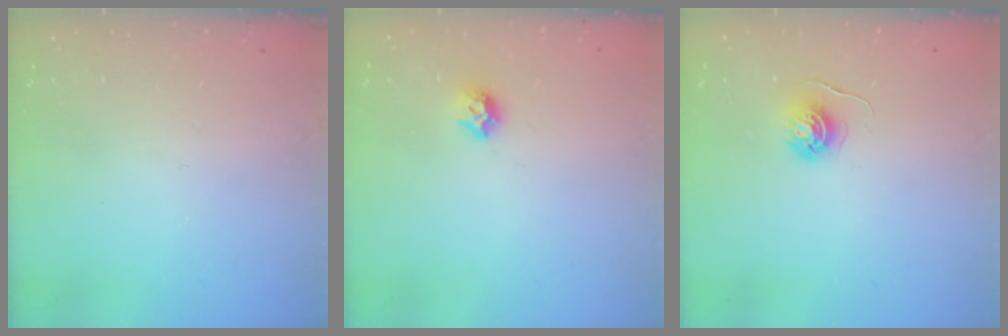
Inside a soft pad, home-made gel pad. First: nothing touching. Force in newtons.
{"total": 7.5, "press": 7.4, "slide": 0.8}
{"total": 5.3, "press": 5.3, "slide": 0.5}